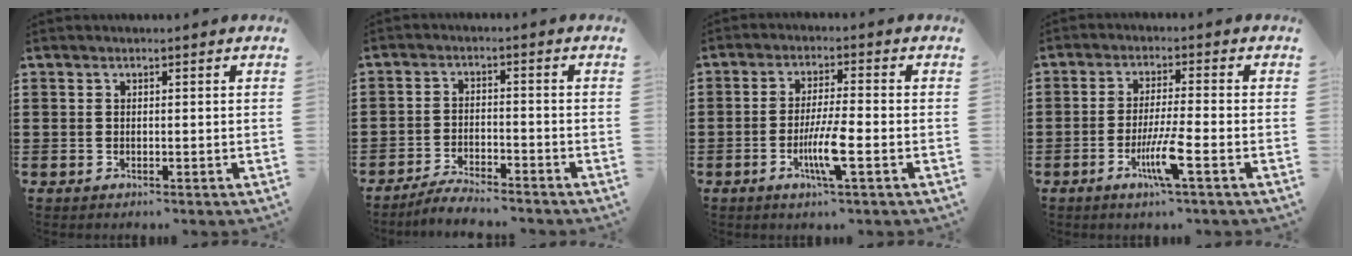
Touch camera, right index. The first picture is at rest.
{"total": 3.7, "force": [-3.7, 0.2, 0.6], "torque": [-0.014, 0.005, -0.075]}
{"total": 6.6, "force": [-2.3, 0.5, 6.2], "torque": [-0.122, -0.017, -0.043]}
{"total": 6.3, "force": [-2.8, 0.1, 5.7], "torque": [-0.114, -0.017, -0.052]}